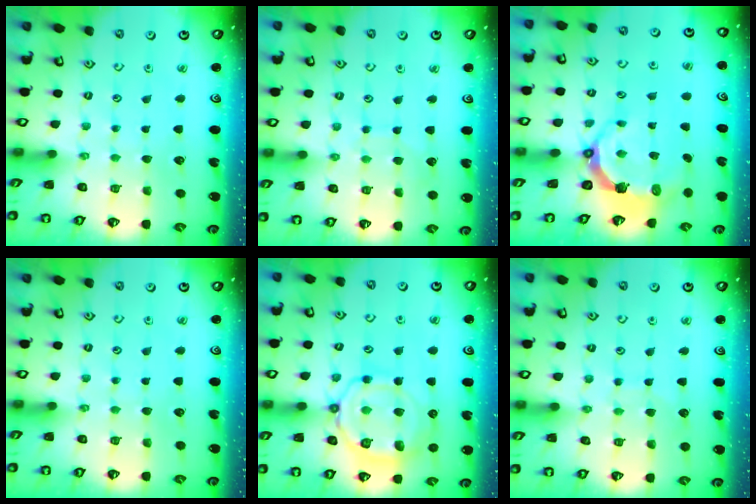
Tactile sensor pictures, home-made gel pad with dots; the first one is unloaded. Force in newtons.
{"total": 5.0, "press": 5.0, "slide": 0.5}
{"total": 7.7, "press": 5.9, "slide": 5.0}
{"total": 0.0}
{"total": 12.1, "press": 12.0, "slide": 0.9}
{"total": 6.2, "press": 6.2, "slide": 0.5}